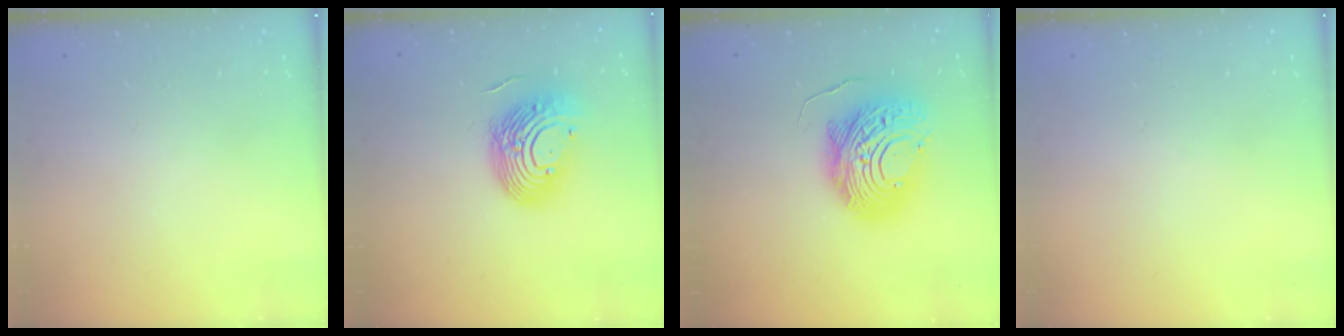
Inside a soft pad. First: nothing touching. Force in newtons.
{"total": 12.7, "press": 12.3, "slide": 2.9}
{"total": 17.5, "press": 17.5, "slide": 1.5}
{"total": 0.0}